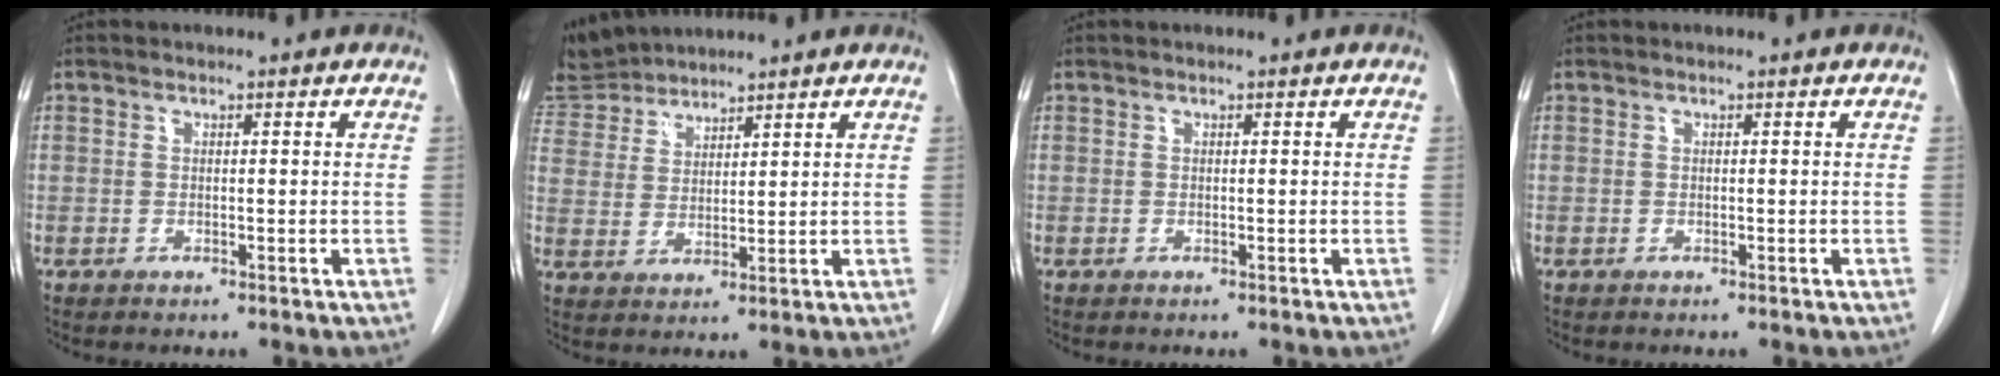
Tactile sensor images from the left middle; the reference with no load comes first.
{"total": 7.3, "force": [7.2, 1.4, 0.4], "torque": [-0.019, 0.013, 0.150]}
{"total": 0.0}
{"total": 0.0}